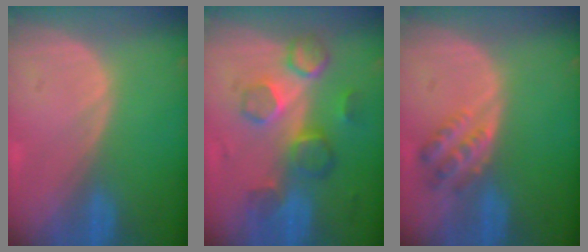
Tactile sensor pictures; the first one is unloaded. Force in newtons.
{"total": 8.7, "press": 7.9, "slide": 3.6}
{"total": 4.4, "press": 4.1, "slide": 1.7}